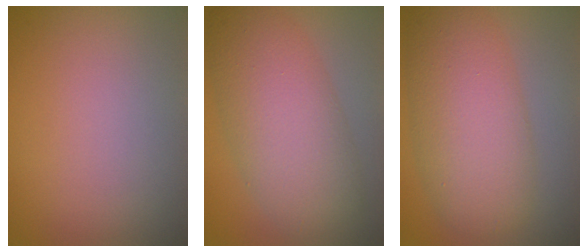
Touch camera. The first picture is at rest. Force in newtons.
{"total": 8.2, "press": 8.2, "slide": 0.2}
{"total": 7.9, "press": 7.9, "slide": 0.4}